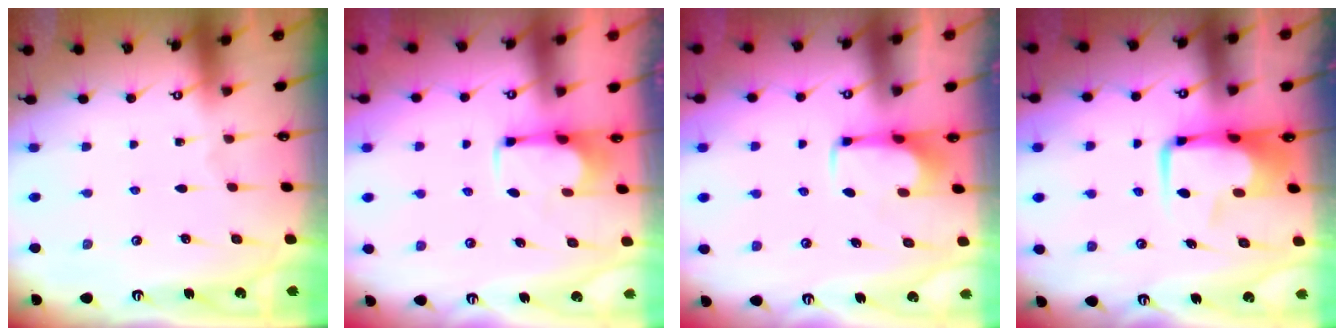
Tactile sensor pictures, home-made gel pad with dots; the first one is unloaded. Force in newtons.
{"total": 2.5, "press": 2.4, "slide": 0.8}
{"total": 2.0, "press": 2.0, "slide": 0.4}
{"total": 7.9, "press": 7.8, "slide": 1.4}